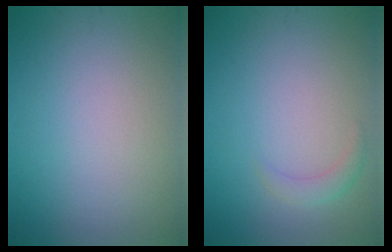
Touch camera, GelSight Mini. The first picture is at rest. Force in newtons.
{"total": 1.3, "press": 1.3, "slide": 0.1}